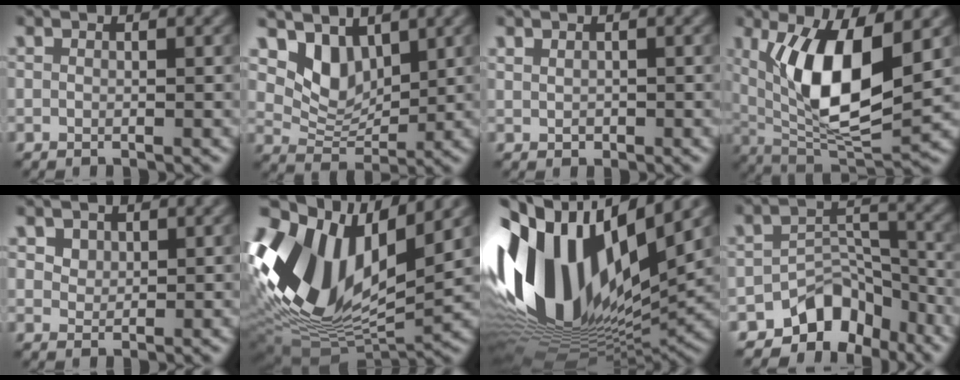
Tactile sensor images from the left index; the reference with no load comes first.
{"total": 3.5, "force": [1.9, 2.3, 1.9], "torque": [-0.043, -0.016, 0.035]}
{"total": 0.6, "force": [-0.1, 0.5, 0.2], "torque": [-0.001, 0.001, 0.009]}
{"total": 9.5, "force": [1.5, 3.5, 8.7], "torque": [-0.155, -0.011, 0.039]}
{"total": 2.9, "force": [1.6, 2.0, 1.3], "torque": [-0.046, 0.006, 0.031]}
{"total": 15.1, "force": [2.0, 8.6, 12.3], "torque": [-0.260, 0.011, 0.035]}
{"total": 15.7, "force": [1.7, 8.1, 13.3], "torque": [-0.256, 0.009, 0.024]}
{"total": 6.3, "force": [-5.2, 3.2, 1.7], "torque": [-0.004, -0.004, -0.080]}